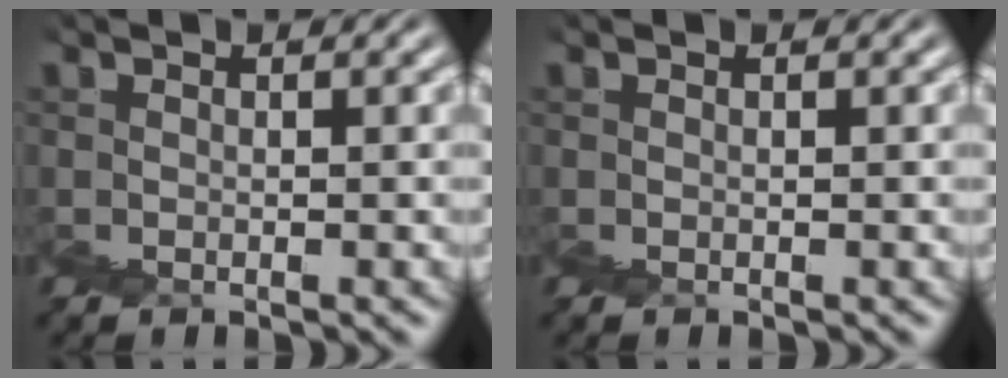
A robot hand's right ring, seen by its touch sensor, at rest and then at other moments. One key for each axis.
{"total": 0.0}